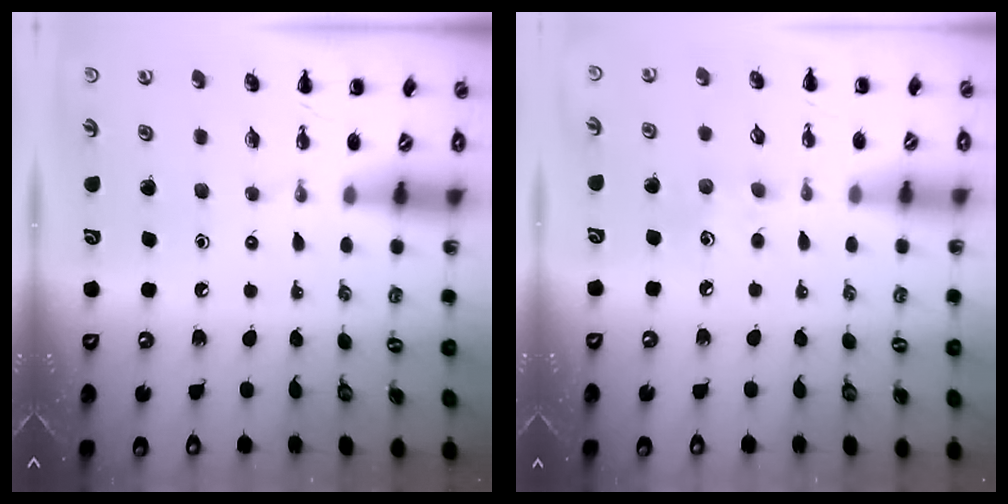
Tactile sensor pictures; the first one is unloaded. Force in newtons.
{"total": 4.5, "press": 4.3, "slide": 1.3}